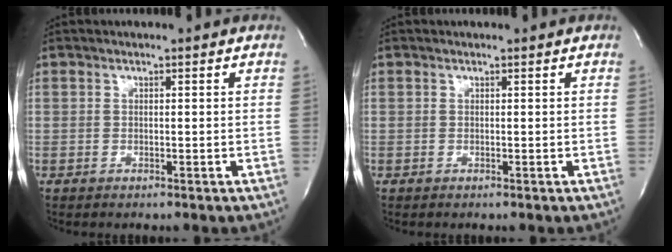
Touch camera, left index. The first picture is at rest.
{"total": 0.0}